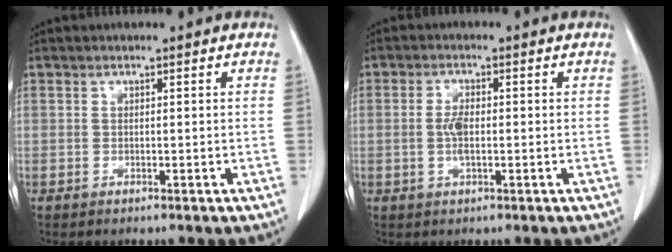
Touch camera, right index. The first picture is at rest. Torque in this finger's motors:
{"motor_torque": [0.63, -0.10, 0.38, 0.10]}